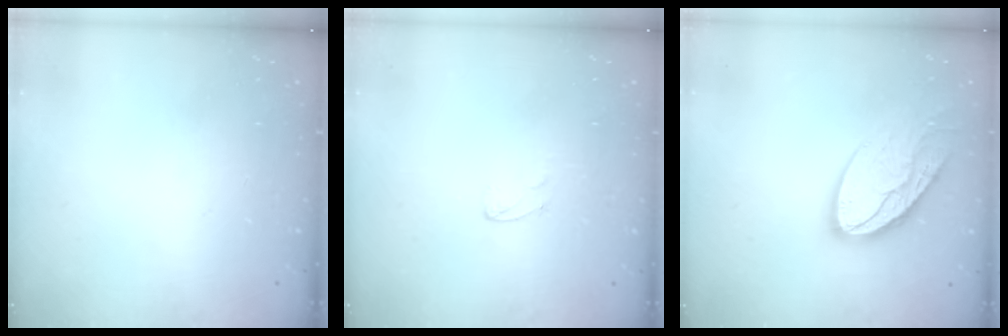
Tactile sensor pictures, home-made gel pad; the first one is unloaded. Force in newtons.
{"total": 3.4, "press": 3.4, "slide": 0.3}
{"total": 15.6, "press": 15.5, "slide": 1.7}